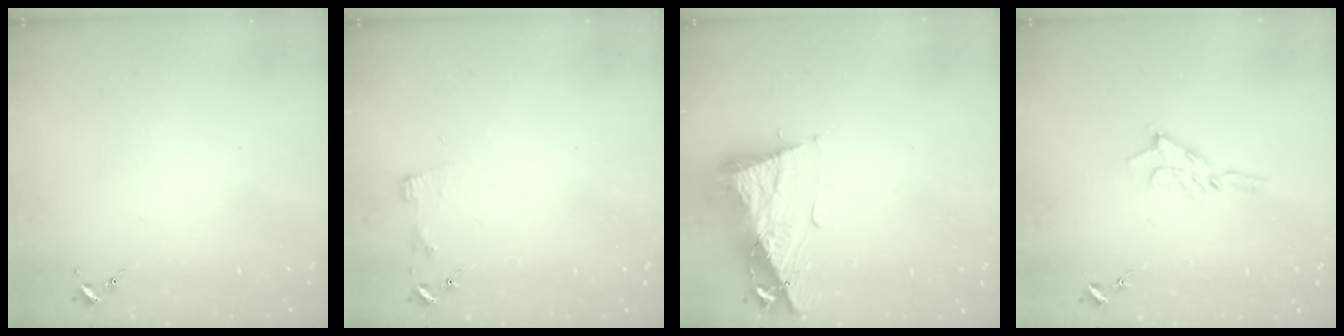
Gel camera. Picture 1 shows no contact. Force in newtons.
{"total": 2.9, "press": 2.9, "slide": 0.3}
{"total": 11.0, "press": 10.9, "slide": 1.3}
{"total": 6.5, "press": 6.5, "slide": 0.7}